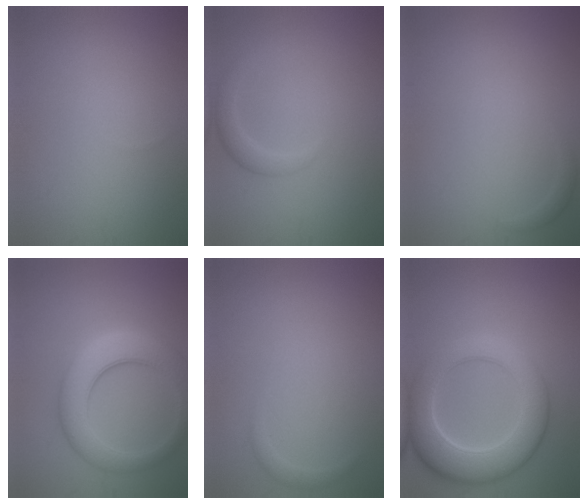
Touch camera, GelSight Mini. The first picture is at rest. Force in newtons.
{"total": 1.6, "press": 1.6, "slide": 0.1}
{"total": 0.7, "press": 0.7, "slide": 0.1}
{"total": 6.4, "press": 6.4, "slide": 0.2}
{"total": 0.8, "press": 0.8, "slide": 0.0}
{"total": 8.2, "press": 8.2, "slide": 0.6}